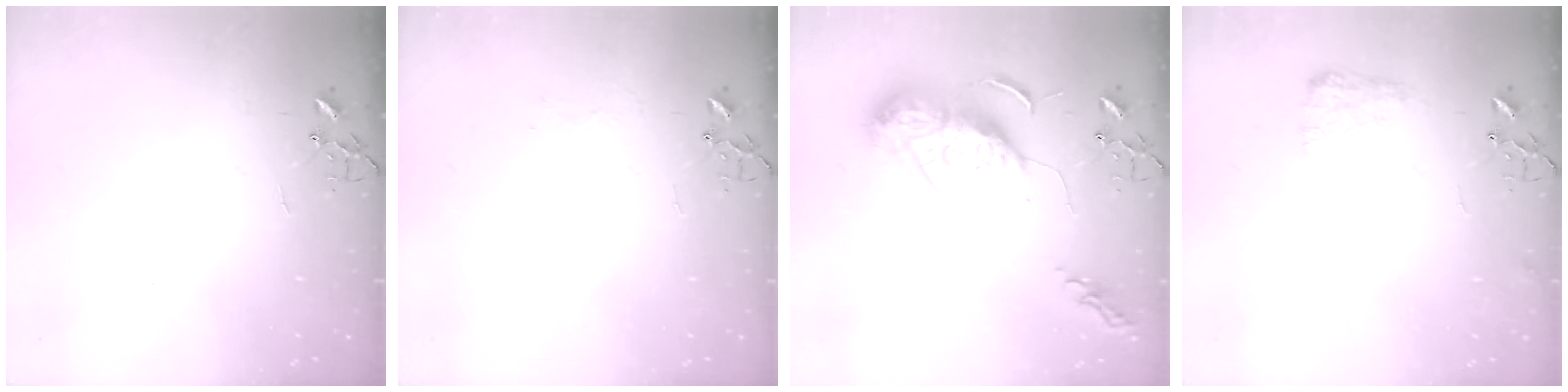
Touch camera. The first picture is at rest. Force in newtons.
{"total": 3.8, "press": 3.8, "slide": 0.4}
{"total": 12.9, "press": 12.8, "slide": 1.3}
{"total": 8.3, "press": 8.2, "slide": 0.3}